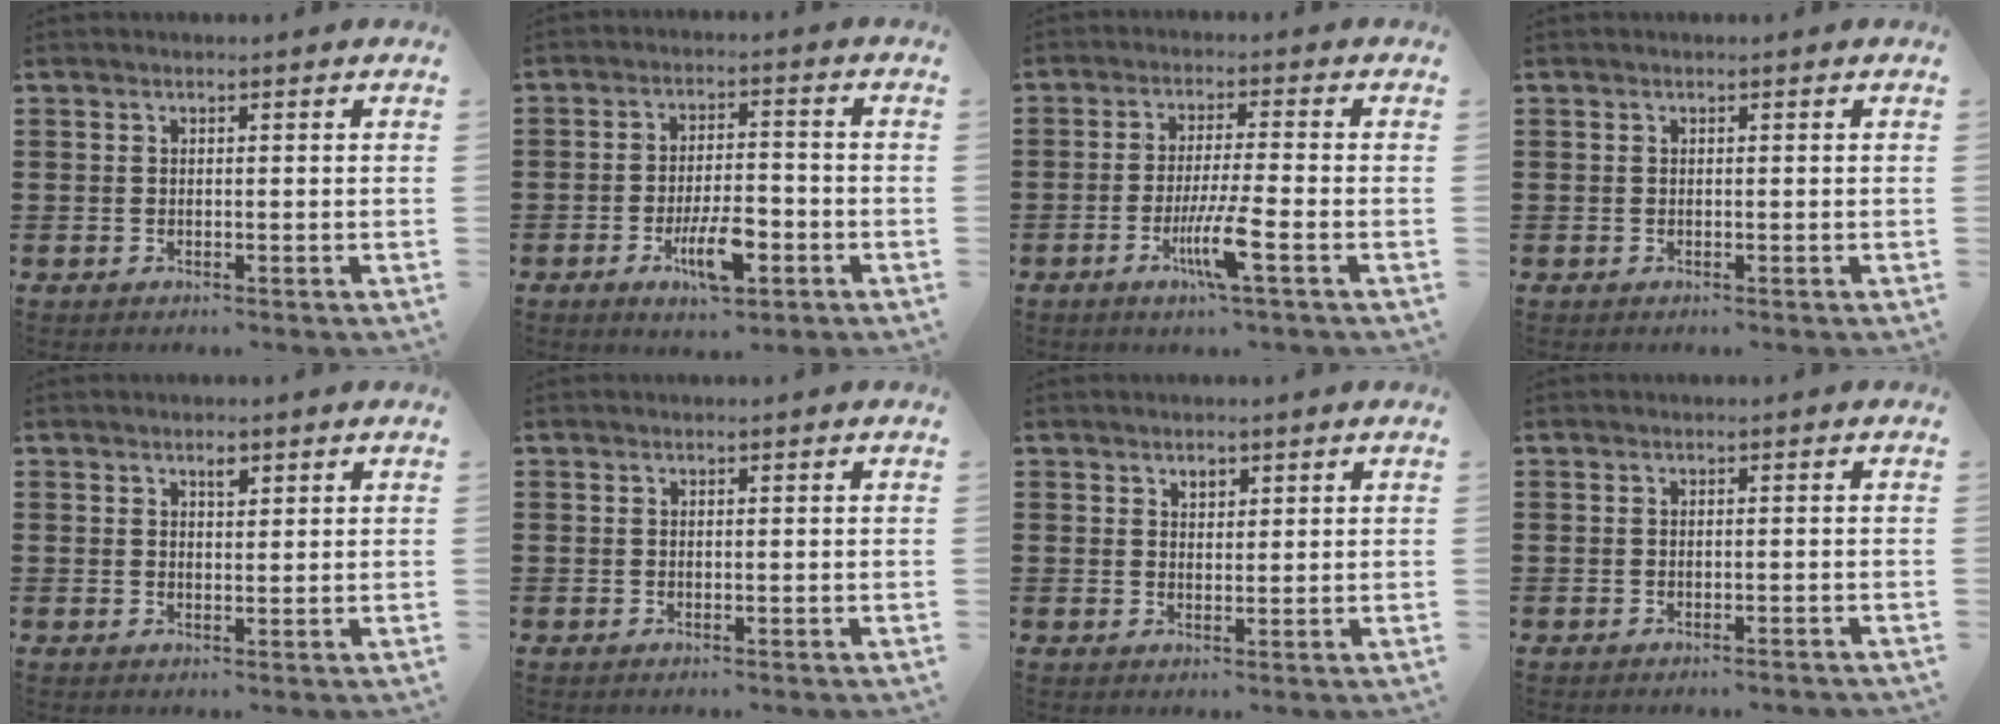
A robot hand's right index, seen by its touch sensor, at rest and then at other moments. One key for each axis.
{"total": 7.5, "fx": -3.3, "fy": 2.7, "fz": 6.2, "tx": -0.117, "ty": 0.000, "tz": -0.058}
{"total": 6.9, "fx": -3.0, "fy": 0.2, "fz": 6.3, "tx": -0.120, "ty": -0.016, "tz": -0.055}
{"total": 0.0}
{"total": 1.6, "fx": 1.0, "fy": 0.7, "fz": 1.1, "tx": -0.015, "ty": 0.001, "tz": 0.015}
{"total": 0.0}
{"total": 1.6, "fx": 1.1, "fy": 0.9, "fz": 0.7, "tx": -0.016, "ty": 0.003, "tz": 0.021}
{"total": 0.7, "fx": -0.7, "fy": 0.0, "fz": 0.2, "tx": -0.006, "ty": -0.003, "tz": -0.014}